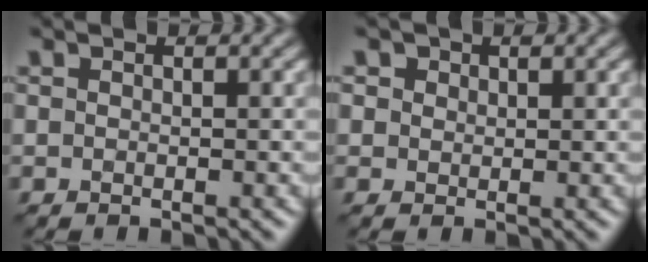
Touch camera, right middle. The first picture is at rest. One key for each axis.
{"total": 3.1, "fx": 1.7, "fy": 2.3, "fz": 1.2, "tx": -0.025, "ty": 0.010, "tz": 0.015}